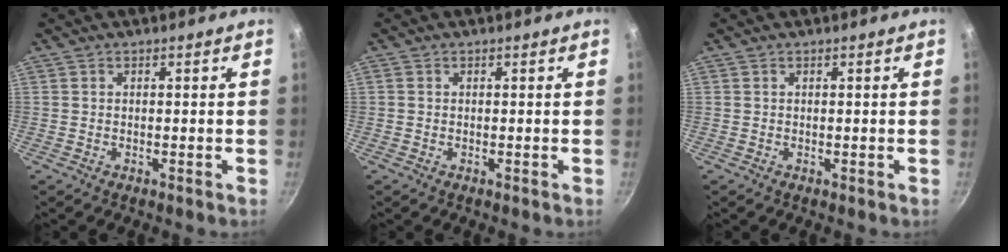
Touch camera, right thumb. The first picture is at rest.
{"total": 0.0}
{"total": 0.0}